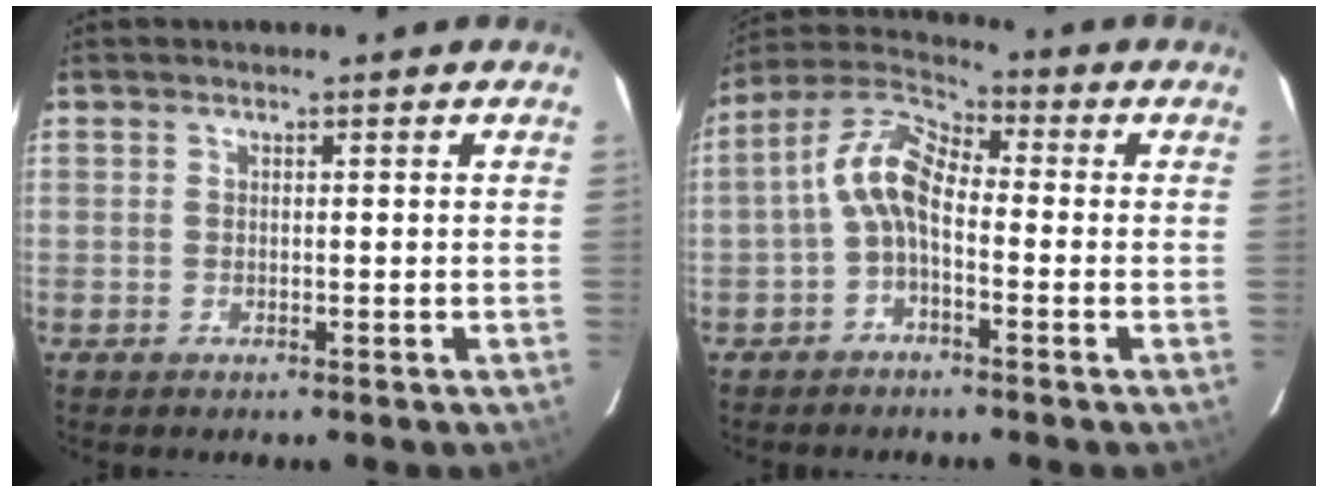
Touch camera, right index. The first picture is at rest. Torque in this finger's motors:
{"motor_torque": [1.26, -0.31, 0.76, 0.18]}